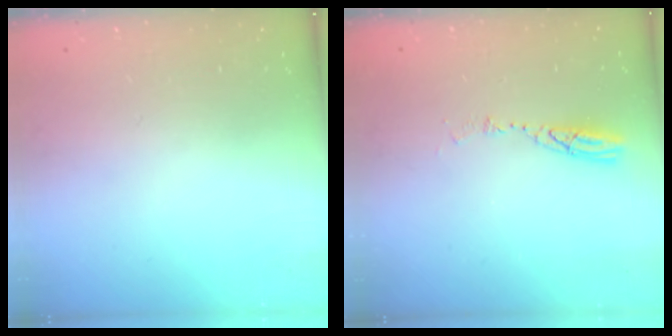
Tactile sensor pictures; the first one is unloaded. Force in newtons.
{"total": 4.7, "press": 4.6, "slide": 0.5}